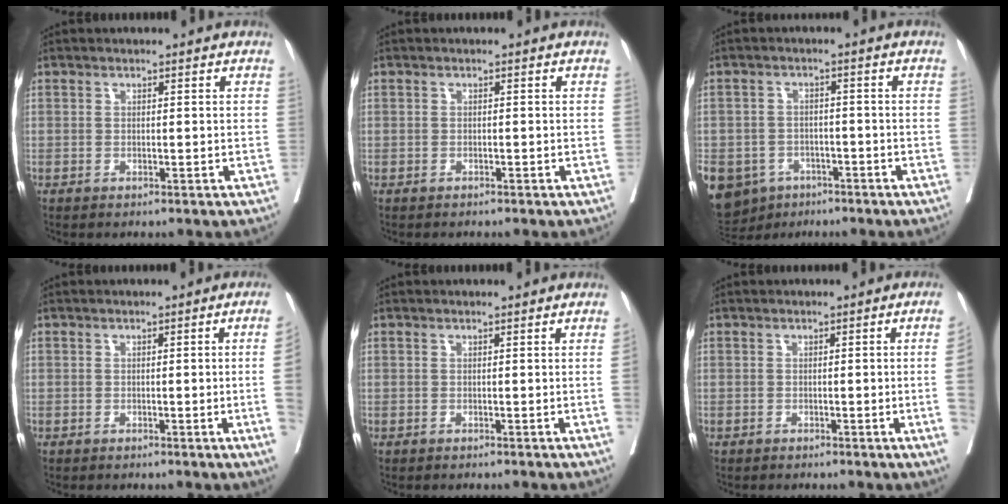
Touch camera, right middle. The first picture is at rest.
{"total": 0.8, "force": [-0.6, 0.5, 0.0], "torque": [-0.006, 0.003, -0.010]}
{"total": 13.4, "force": [-7.7, 10.0, 4.4], "torque": [-0.127, -0.003, -0.106]}
{"total": 4.6, "force": [-0.8, -0.6, 4.5], "torque": [-0.054, 0.000, -0.008]}
{"total": 1.2, "force": [-0.3, -0.5, 1.0], "torque": [-0.008, 0.001, -0.005]}
{"total": 5.6, "force": [-1.1, -1.6, 5.2], "torque": [-0.061, -0.007, -0.014]}